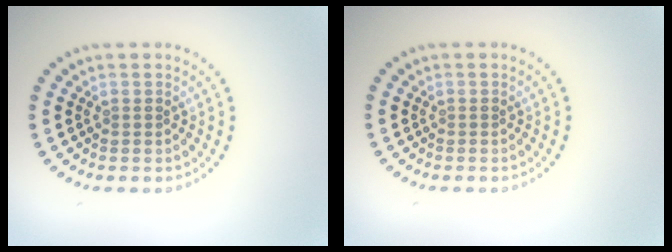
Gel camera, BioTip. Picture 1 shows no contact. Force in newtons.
{"total": 0.0}